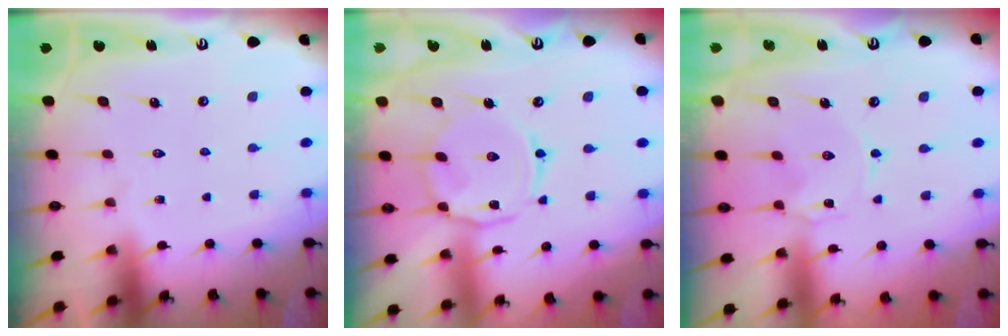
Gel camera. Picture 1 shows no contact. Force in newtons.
{"total": 7.6, "press": 7.6, "slide": 0.6}
{"total": 0.0}